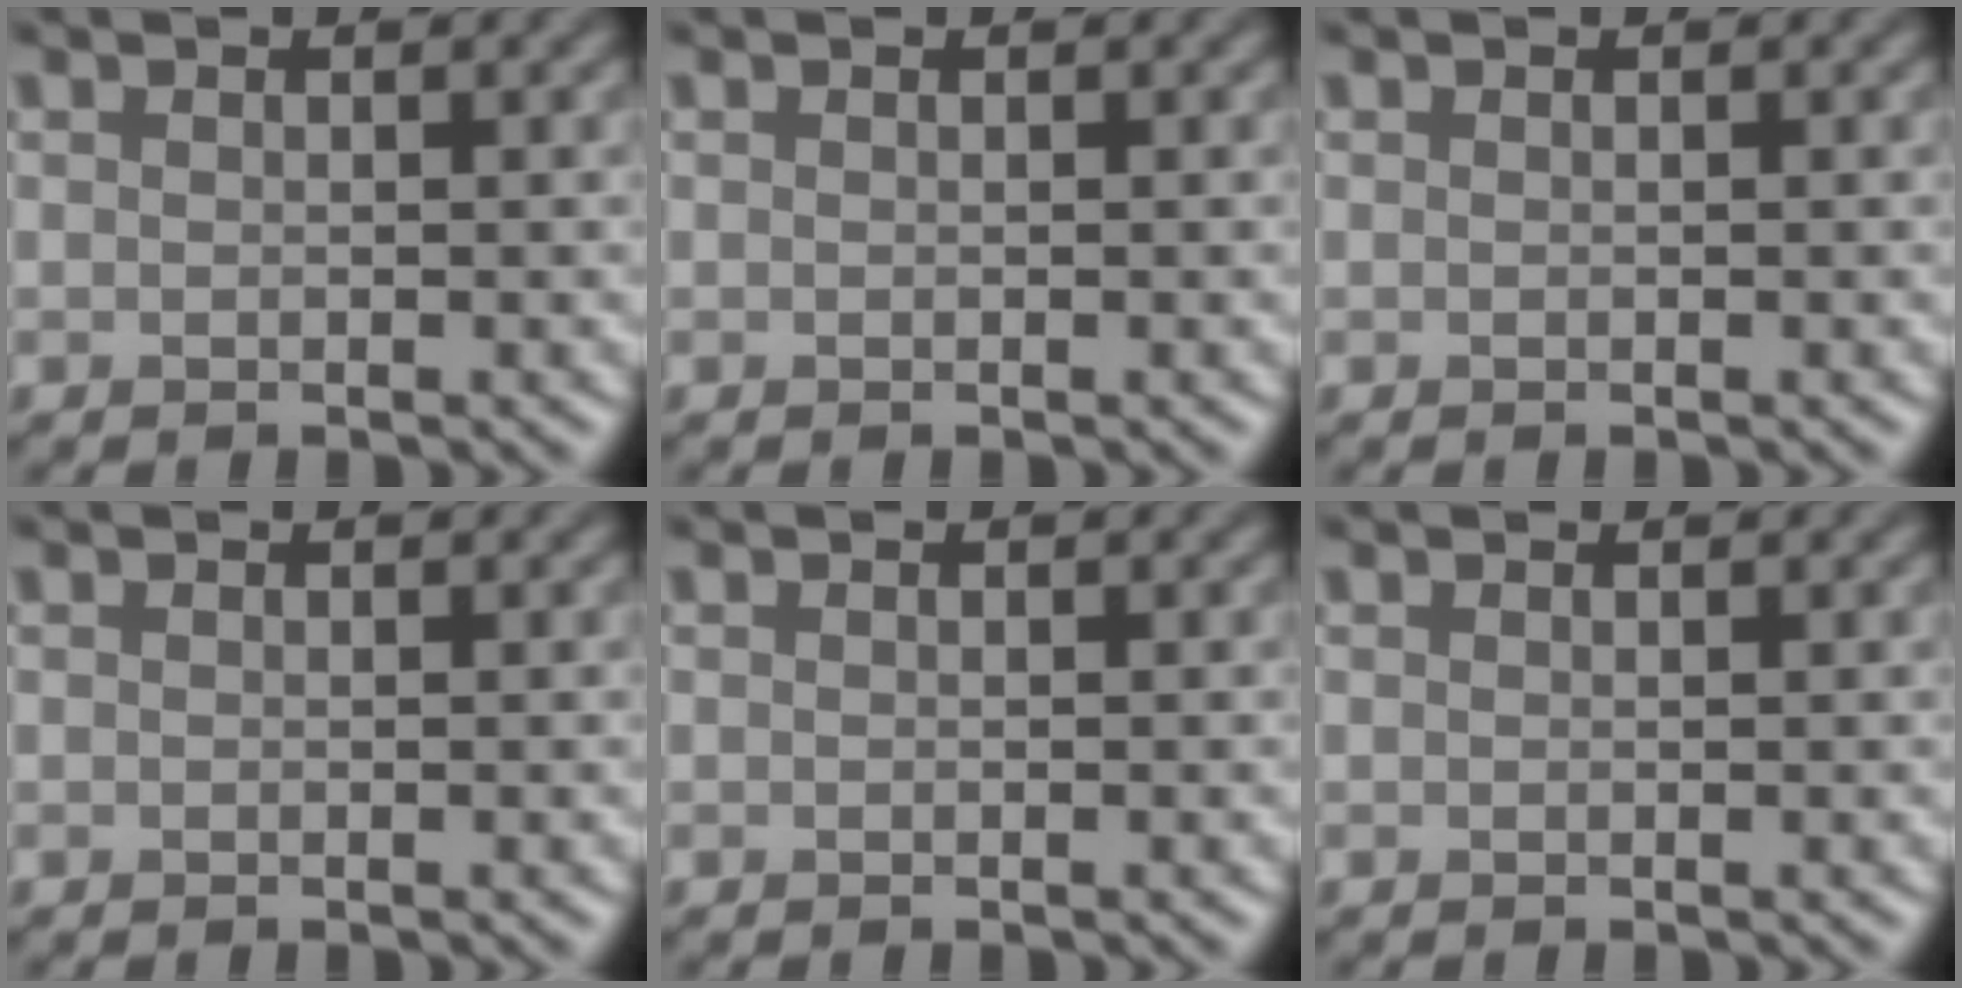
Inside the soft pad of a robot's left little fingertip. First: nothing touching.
{"total": 0.0}
{"total": 0.0}
{"total": 0.0}
{"total": 0.0}
{"total": 0.6, "force": [0.6, 0.0, 0.1], "torque": [-0.002, -0.002, 0.006]}